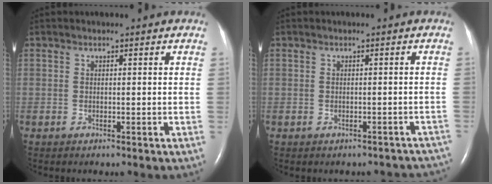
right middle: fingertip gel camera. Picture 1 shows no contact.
{"total": 5.8, "force": [-5.1, 2.5, 1.2], "torque": [-0.005, 0.010, -0.044]}